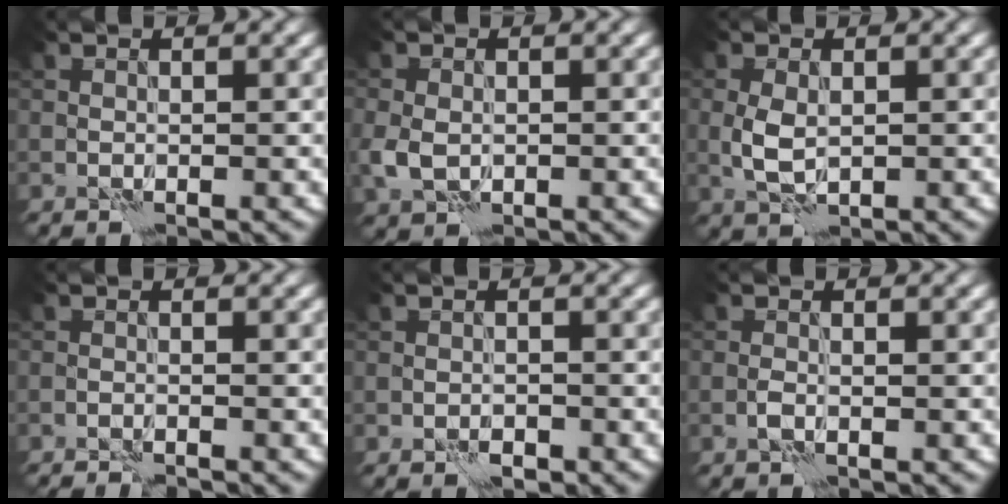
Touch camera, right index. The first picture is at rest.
{"total": 2.7, "force": [-0.4, 2.1, 1.7], "torque": [-0.042, -0.006, -0.011]}
{"total": 2.6, "force": [0.3, 1.6, 2.0], "torque": [-0.049, -0.002, 0.008]}
{"total": 1.3, "force": [-1.2, 0.0, 0.4], "torque": [-0.016, 0.000, -0.023]}
{"total": 1.2, "force": [-0.8, 0.6, 0.6], "torque": [-0.009, 0.002, -0.015]}
{"total": 0.7, "force": [-0.4, 0.3, 0.6], "torque": [-0.015, 0.001, -0.009]}